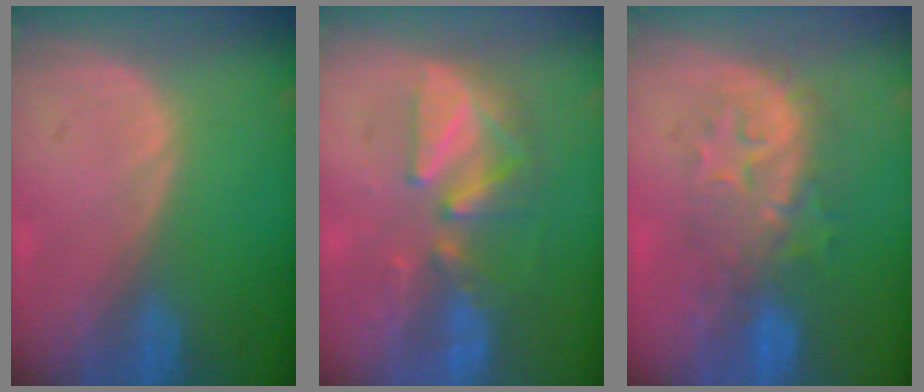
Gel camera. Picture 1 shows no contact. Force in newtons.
{"total": 7.6, "press": 7.5, "slide": 1.4}
{"total": 8.5, "press": 8.4, "slide": 1.4}